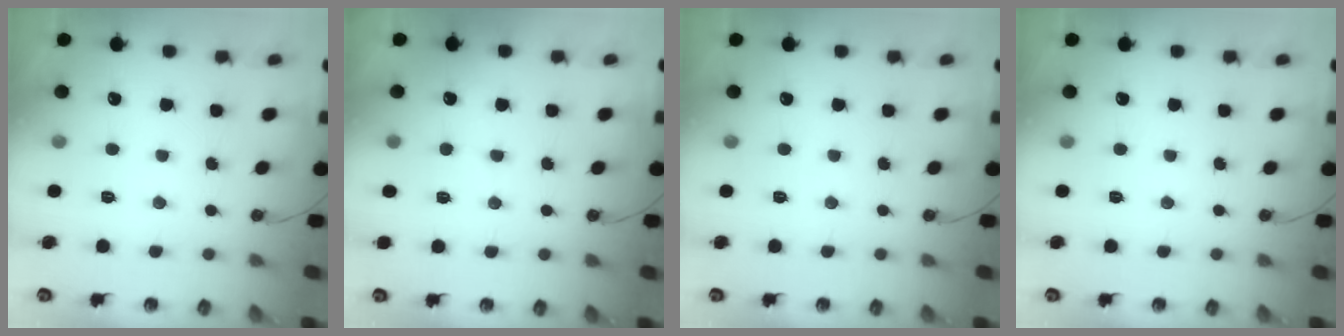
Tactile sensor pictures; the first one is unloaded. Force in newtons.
{"total": 4.1, "press": 4.0, "slide": 0.9}
{"total": 0.0}
{"total": 0.0}